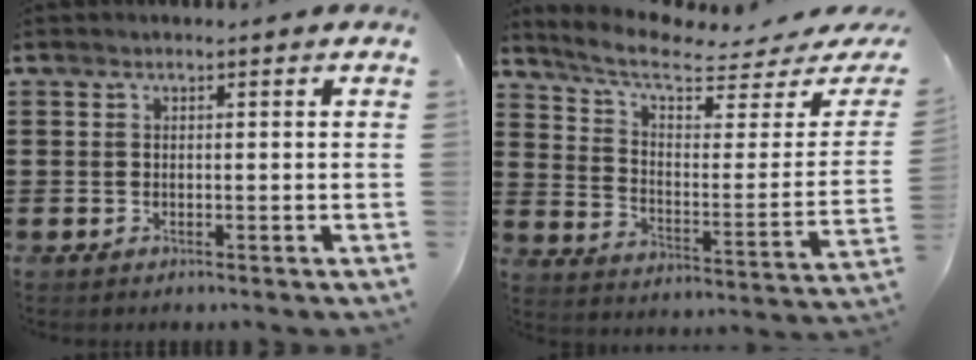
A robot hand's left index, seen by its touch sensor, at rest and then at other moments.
{"total": 7.2, "force": [5.8, 1.3, 4.0], "torque": [-0.106, -0.039, 0.098]}